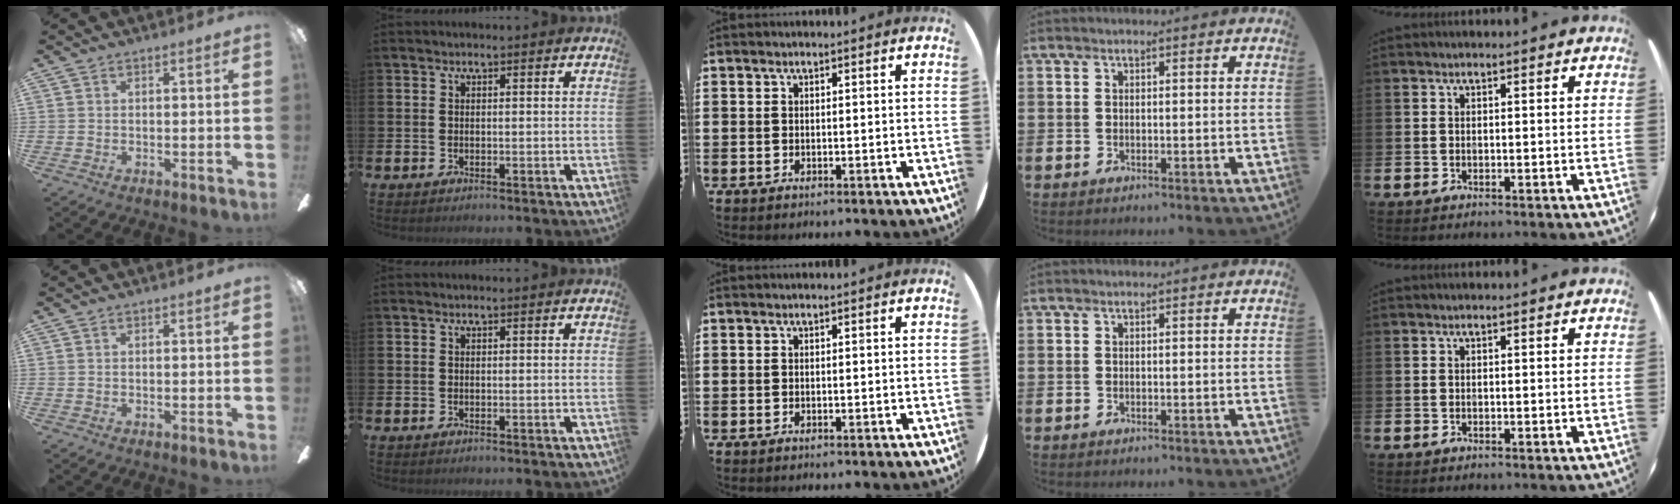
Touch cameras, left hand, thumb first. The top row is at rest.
{}